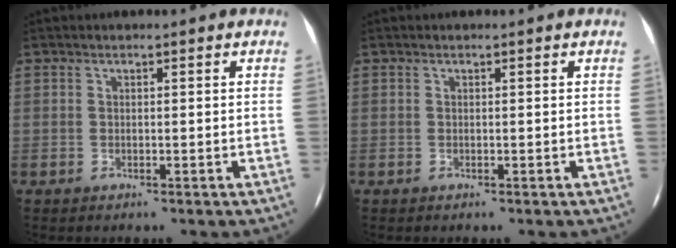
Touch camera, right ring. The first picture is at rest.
{"total": 0.0}